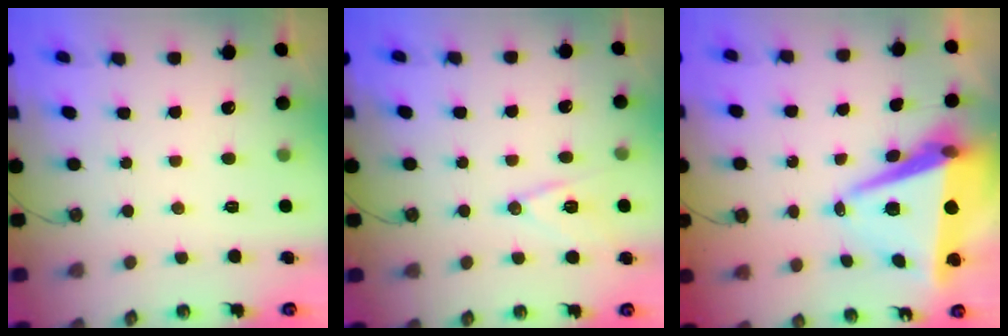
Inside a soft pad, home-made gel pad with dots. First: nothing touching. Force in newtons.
{"total": 11.5, "press": 11.0, "slide": 3.3}
{"total": 12.0, "press": 11.3, "slide": 4.0}